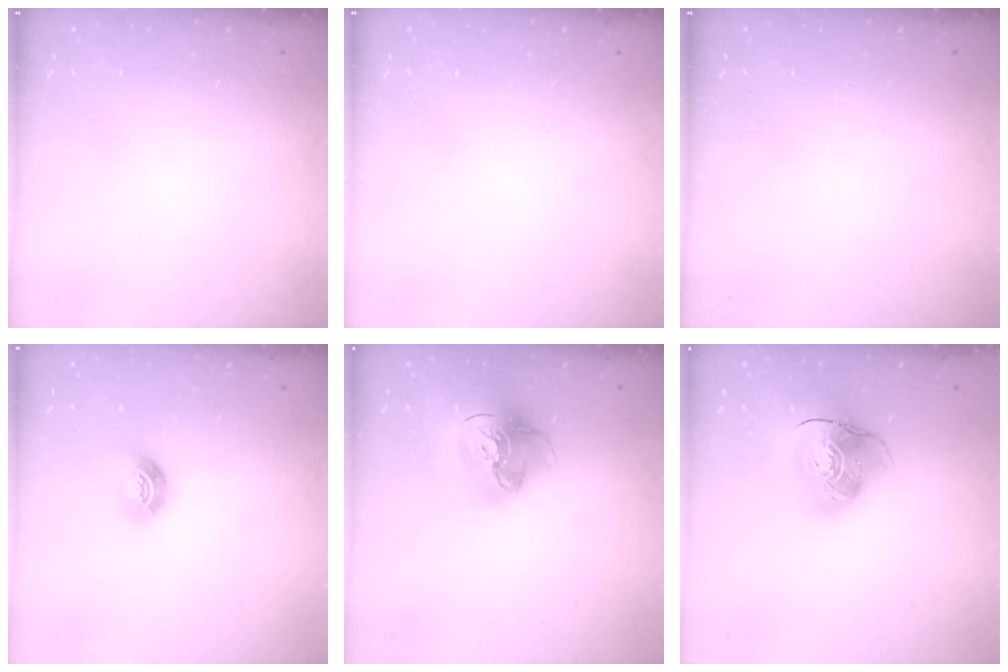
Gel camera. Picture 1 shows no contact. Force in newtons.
{"total": 0.0}
{"total": 0.0}
{"total": 8.1, "press": 8.0, "slide": 1.1}
{"total": 17.6, "press": 17.5, "slide": 1.7}
{"total": 12.7, "press": 12.6, "slide": 2.0}